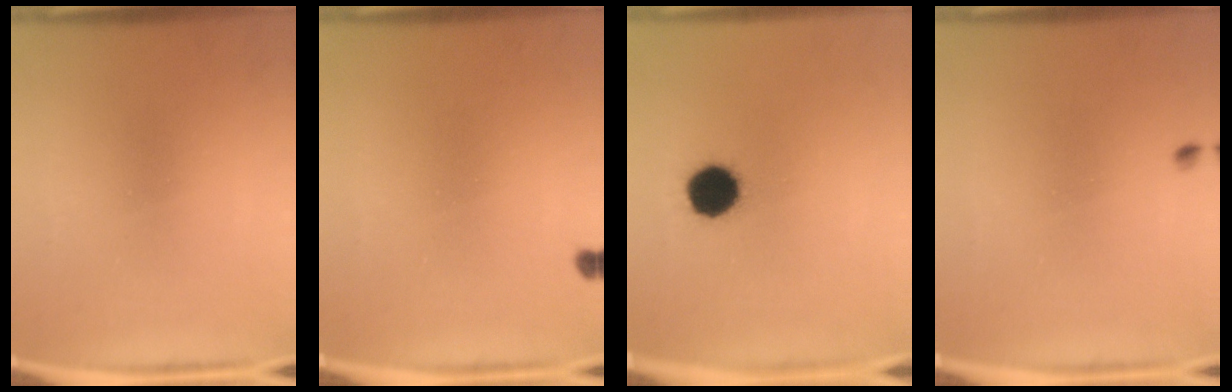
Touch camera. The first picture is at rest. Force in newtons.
{"total": 0.8}
{"total": 10.5}
{"total": 0.6}